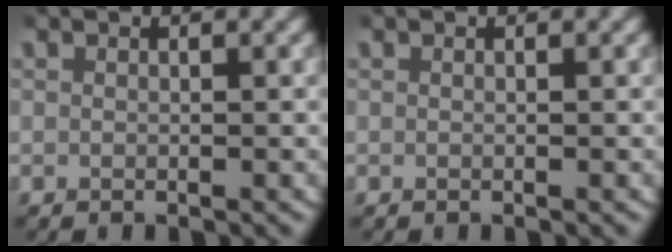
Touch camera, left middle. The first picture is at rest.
{"total": 0.0}